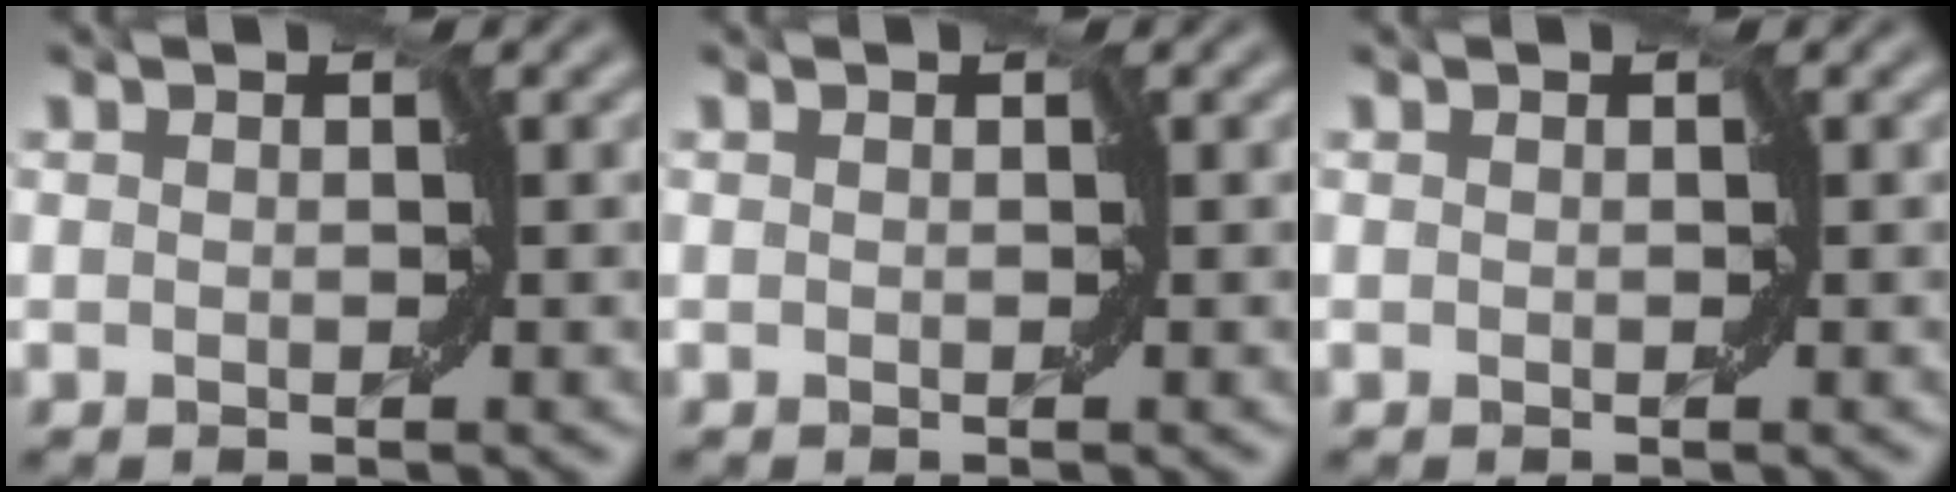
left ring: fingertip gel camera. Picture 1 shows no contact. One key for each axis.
{"total": 0.0}
{"total": 0.0}